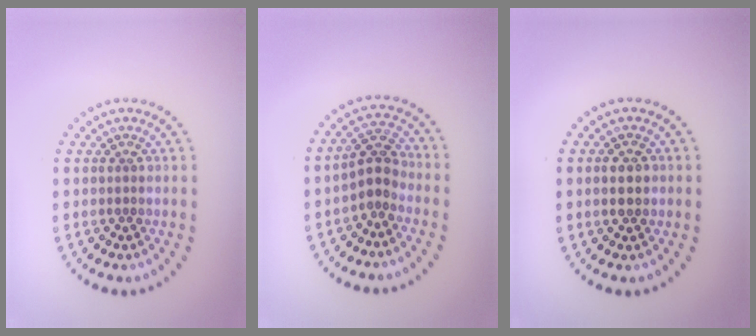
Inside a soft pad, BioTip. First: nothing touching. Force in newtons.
{"total": 2.7, "press": 2.4, "slide": 1.3}
{"total": 2.3, "press": 2.2, "slide": 0.1}